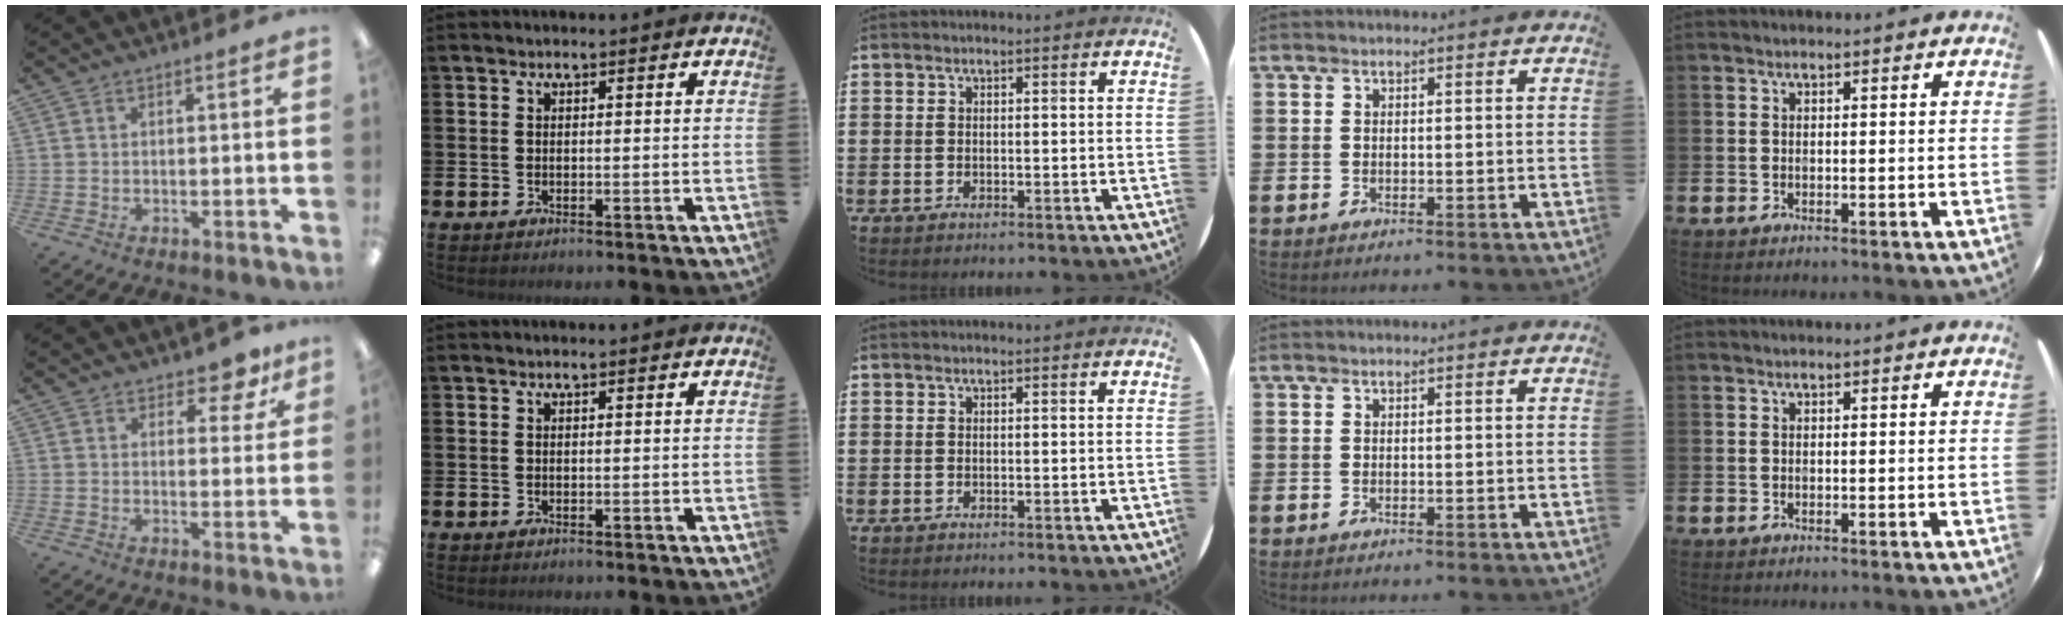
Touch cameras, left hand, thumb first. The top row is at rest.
{"thumb": {"total": 6.0, "force": [4.6, 2.8, 2.6], "torque": [-0.023, -0.027, 0.077]}}